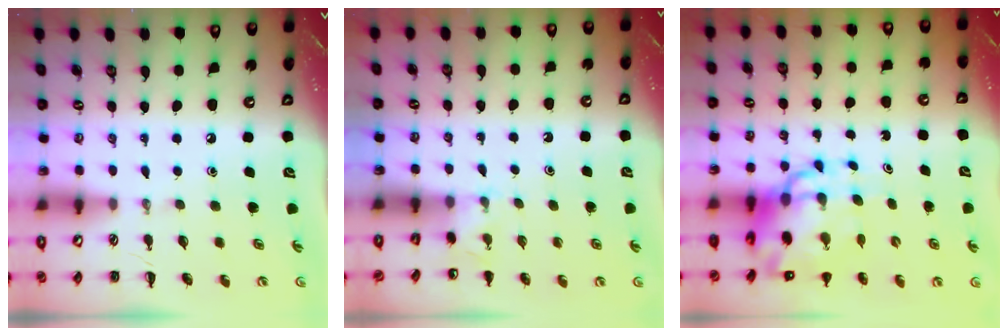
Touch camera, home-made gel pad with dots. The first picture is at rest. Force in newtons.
{"total": 2.6, "press": 2.4, "slide": 1.0}
{"total": 12.7, "press": 12.3, "slide": 3.5}